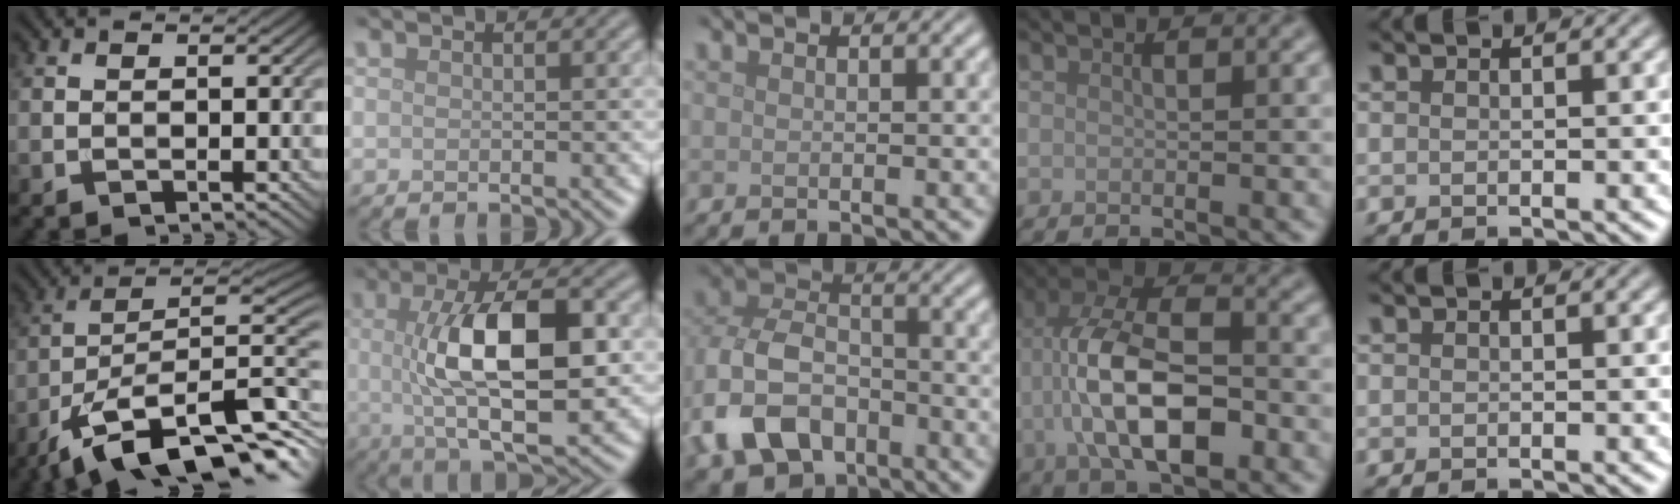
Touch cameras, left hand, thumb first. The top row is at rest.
{"thumb": {"total": 17.7, "force": [-10.8, 6.6, 12.4], "torque": [-0.190, -0.019, -0.191]}, "index": {"total": 10.5, "force": [0.4, 3.8, 9.8], "torque": [-0.156, 0.005, 0.005]}, "middle": {"total": 8.7, "force": [-3.7, 6.1, 5.1], "torque": [-0.111, -0.005, -0.077]}, "ring": {"total": 9.9, "force": [-2.2, 4.5, 8.5], "torque": [-0.163, 0.010, -0.046]}}